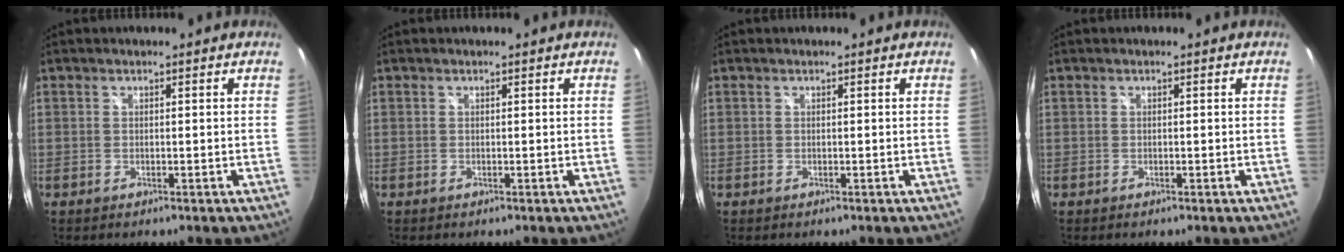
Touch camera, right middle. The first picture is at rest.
{"total": 0.0}
{"total": 0.0}
{"total": 0.0}